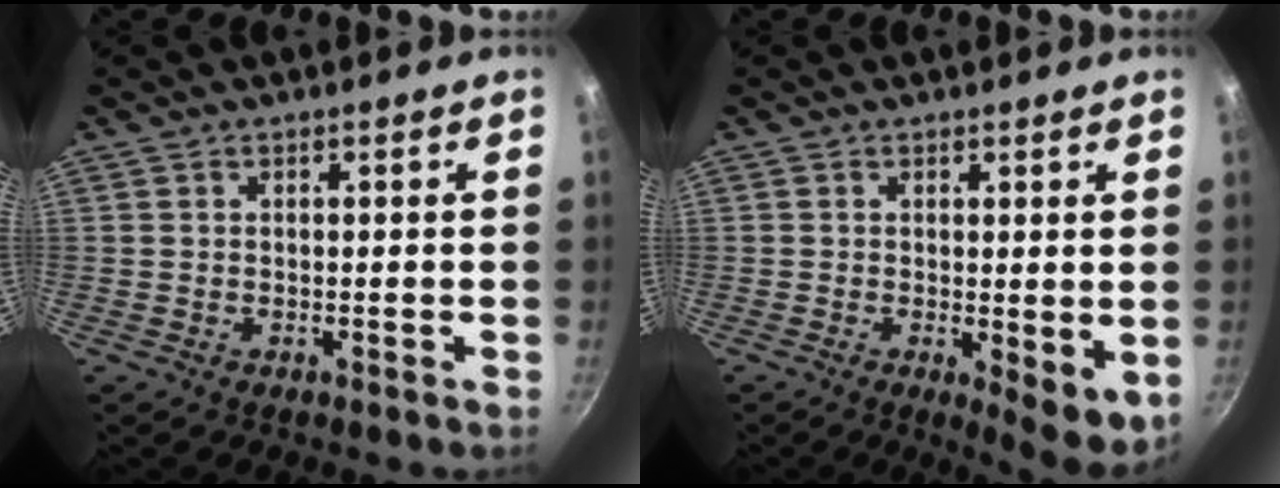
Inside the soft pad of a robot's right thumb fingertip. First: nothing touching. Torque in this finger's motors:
{"motor_torque": [-0.25, 0.15, -0.14, 0.13, 0.00]}